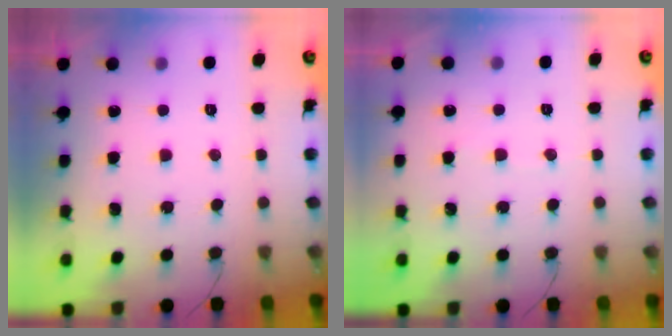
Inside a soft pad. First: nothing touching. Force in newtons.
{"total": 2.6, "press": 2.6, "slide": 0.3}